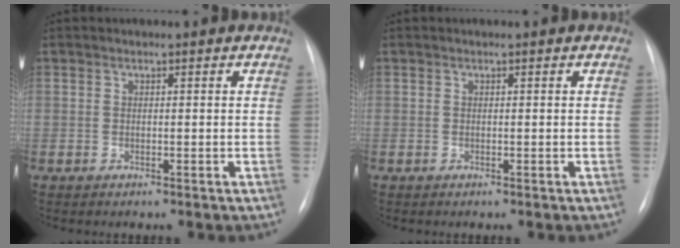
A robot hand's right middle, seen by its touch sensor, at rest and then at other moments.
{"total": 0.0}